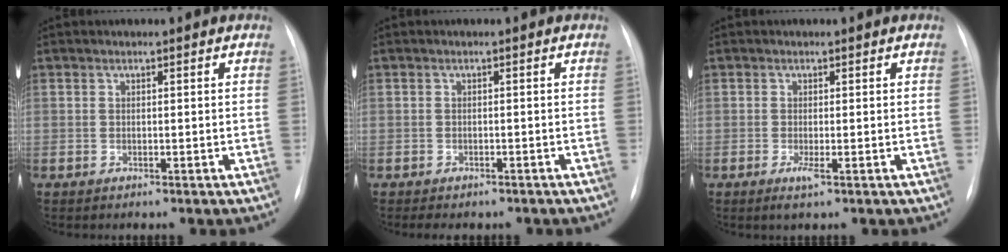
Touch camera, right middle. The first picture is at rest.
{"total": 4.6, "force": [-3.8, 2.0, 1.8], "torque": [-0.023, -0.001, -0.042]}
{"total": 1.7, "force": [-0.7, 0.1, 1.6], "torque": [-0.027, -0.005, -0.012]}